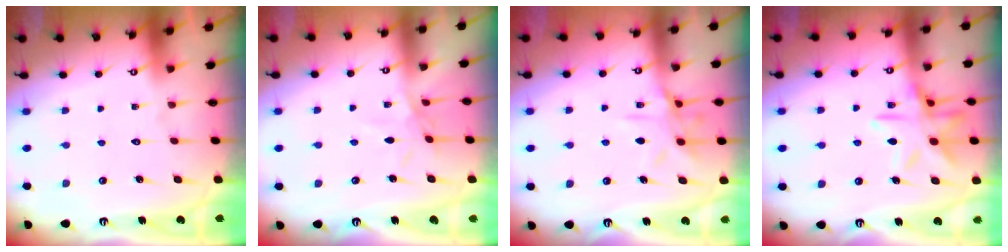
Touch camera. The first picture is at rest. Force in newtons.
{"total": 3.6, "press": 3.5, "slide": 0.5}
{"total": 10.4, "press": 10.4, "slide": 0.9}
{"total": 13.8, "press": 13.7, "slide": 1.0}